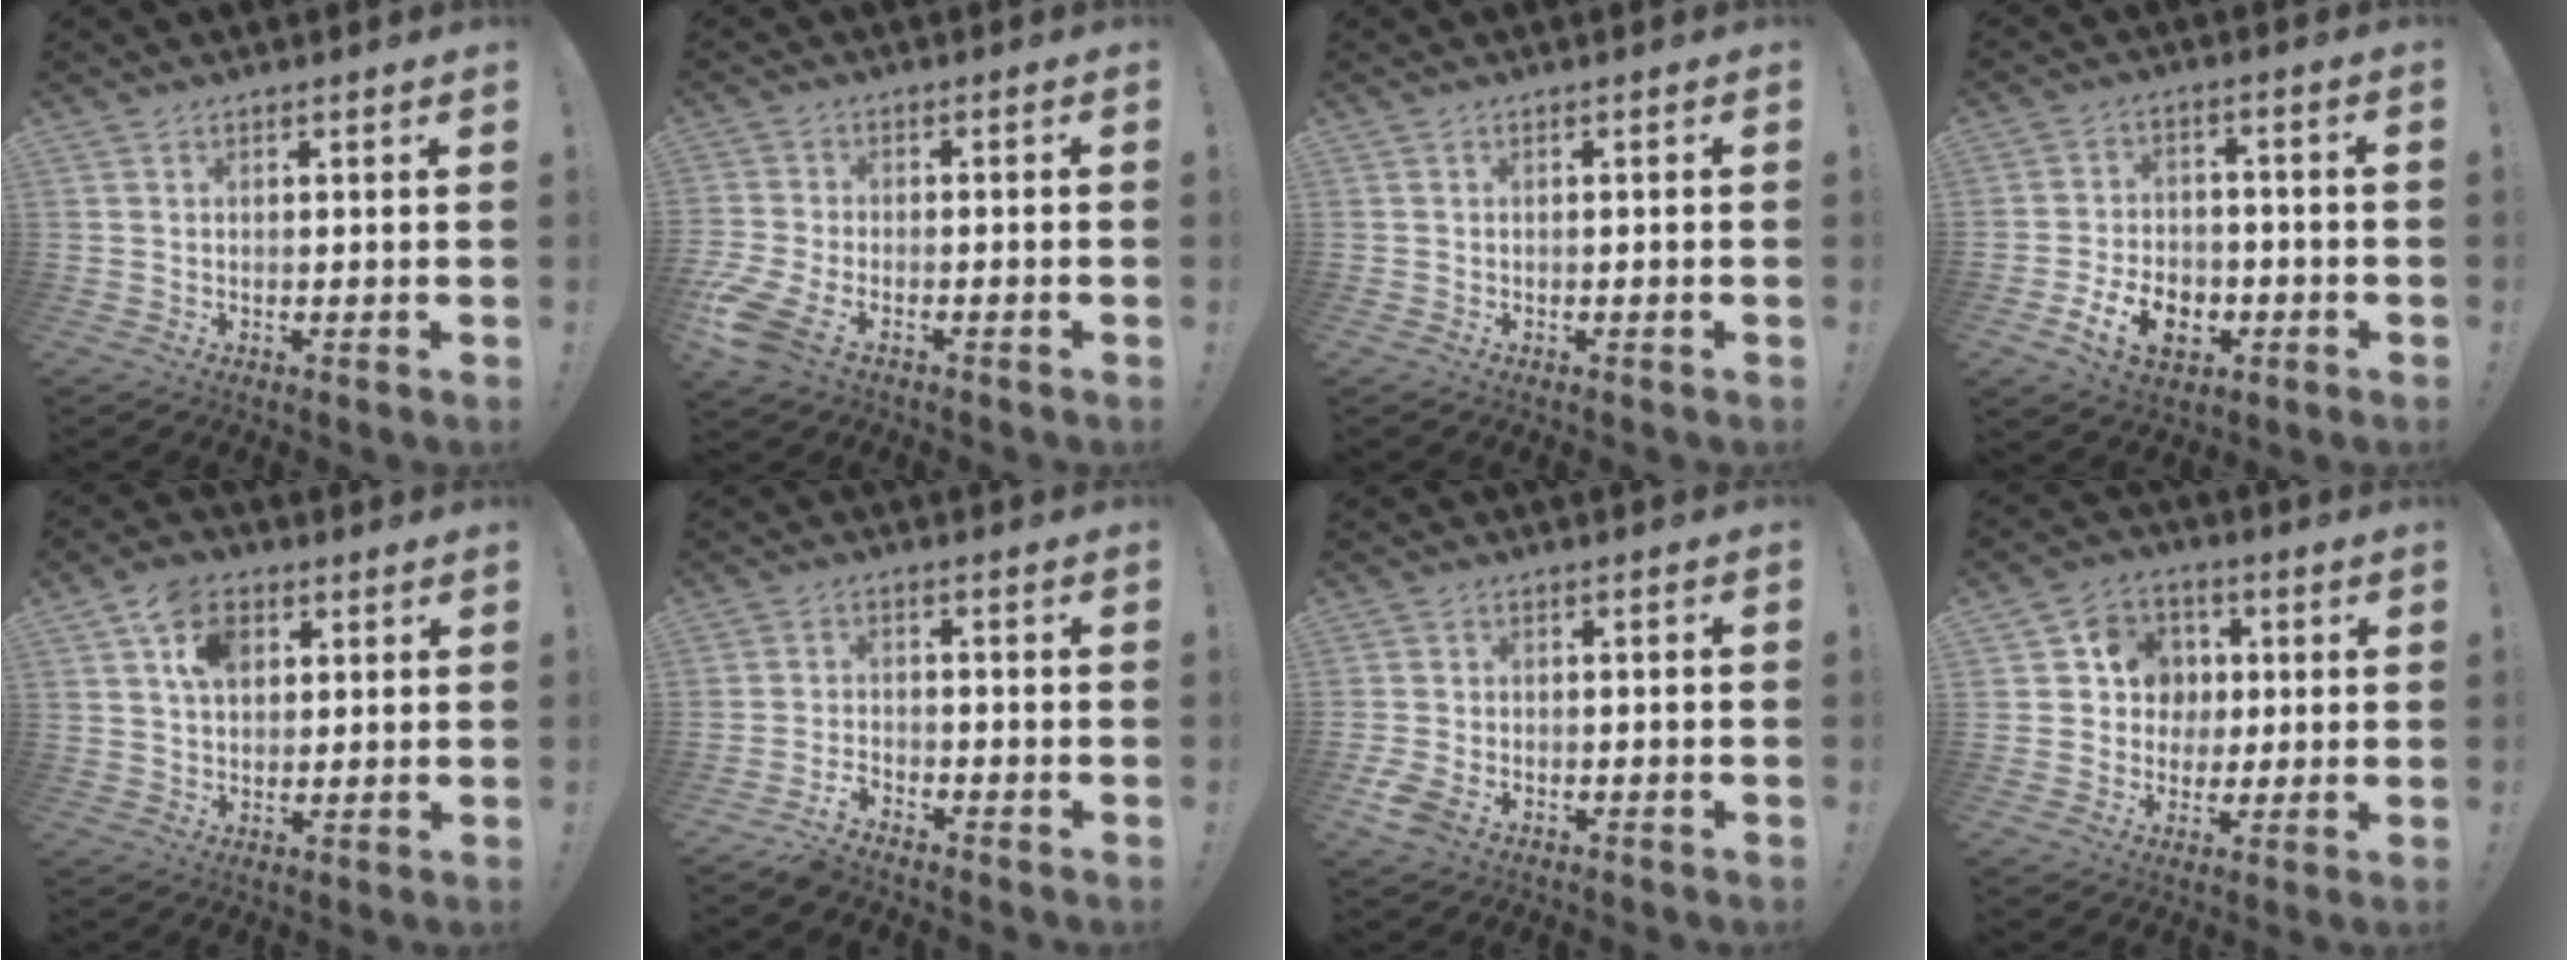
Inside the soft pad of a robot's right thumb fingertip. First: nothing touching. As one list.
[{"total": 8.8, "force": [-5.4, 3.5, 5.9], "torque": [-0.140, 0.009, -0.101]}, {"total": 0.9, "force": [-0.7, -0.3, 0.4], "torque": [-0.008, -0.001, -0.012]}, {"total": 11.6, "force": [-5.0, 7.7, 7.0], "torque": [-0.117, 0.035, -0.085]}, {"total": 9.5, "force": [3.9, 6.6, 5.7], "torque": [-0.097, 0.003, 0.073]}, {"total": 4.1, "force": [-3.7, 0.8, 1.4], "torque": [-0.041, -0.001, -0.073]}, {"total": 5.6, "force": [-3.4, 2.7, 3.5], "torque": [-0.083, 0.002, -0.062]}, {"total": 9.4, "force": [0.7, 9.1, 2.4], "torque": [-0.032, 0.002, 0.022]}]